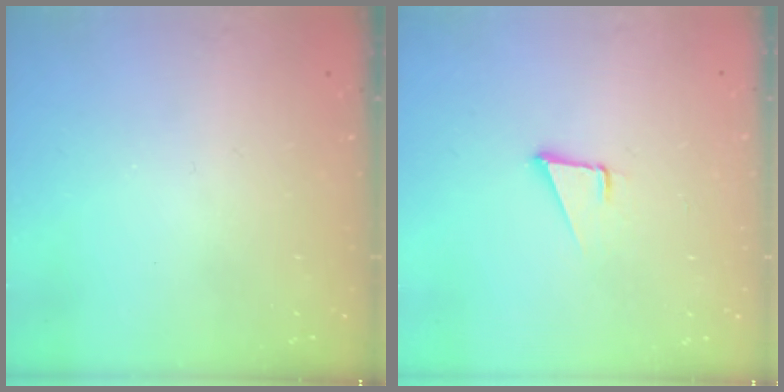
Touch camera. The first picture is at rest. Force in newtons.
{"total": 3.4, "press": 2.6, "slide": 2.2}